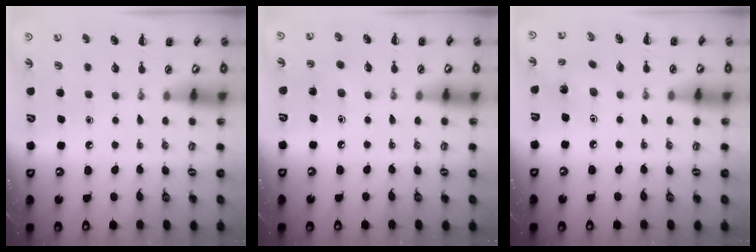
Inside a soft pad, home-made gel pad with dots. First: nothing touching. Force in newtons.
{"total": 2.1, "press": 2.0, "slide": 0.7}
{"total": 2.1, "press": 2.0, "slide": 0.5}